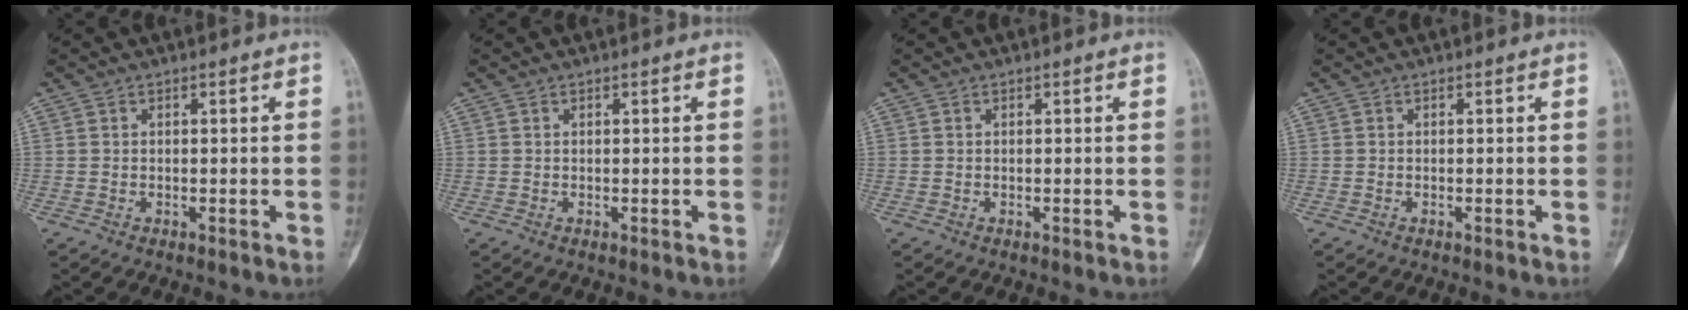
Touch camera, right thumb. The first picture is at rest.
{"total": 0.0}
{"total": 0.0}
{"total": 0.0}